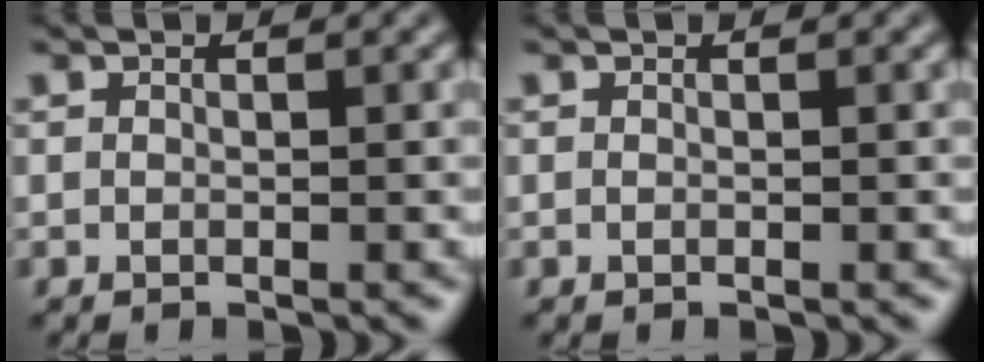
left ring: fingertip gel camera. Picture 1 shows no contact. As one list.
[{"total": 0.0}]